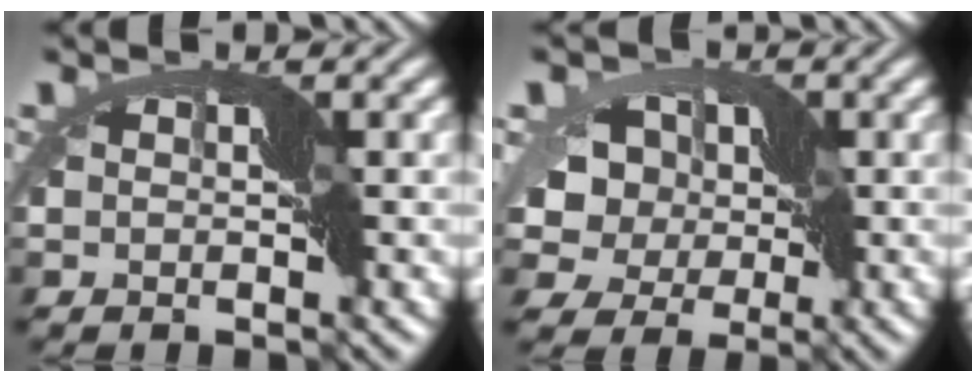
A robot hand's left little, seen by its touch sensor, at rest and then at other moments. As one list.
[{"total": 9.0, "force": [0.8, 7.5, 4.8], "torque": [-0.071, 0.021, -0.012]}]